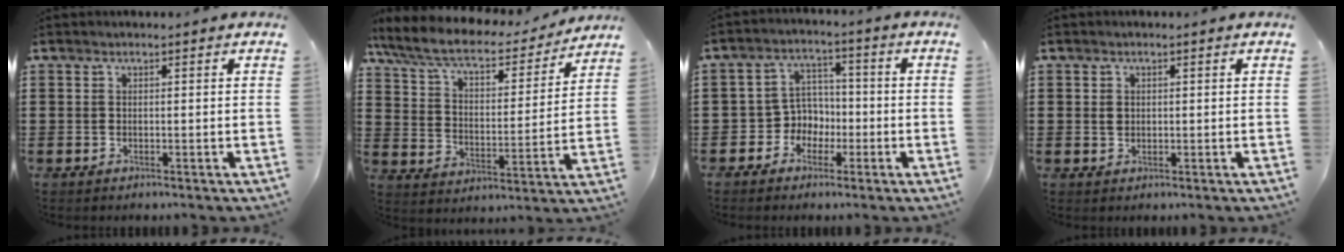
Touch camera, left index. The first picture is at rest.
{"total": 8.5, "force": [7.0, 2.0, 4.3], "torque": [-0.112, -0.037, 0.119]}
{"total": 5.0, "force": [-2.0, 4.5, 1.2], "torque": [-0.045, 0.006, -0.043]}
{"total": 1.3, "force": [0.3, 1.1, 0.7], "torque": [-0.016, 0.006, 0.005]}